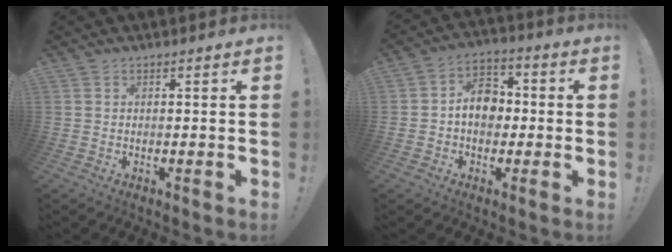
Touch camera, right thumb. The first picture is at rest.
{"total": 10.3, "force": [-0.1, 8.1, 6.5], "torque": [-0.098, 0.015, 0.002]}